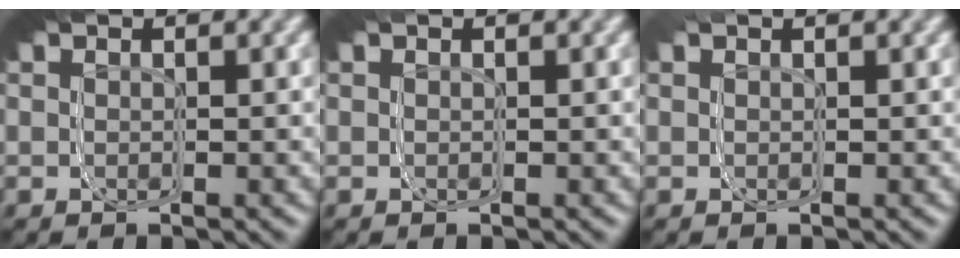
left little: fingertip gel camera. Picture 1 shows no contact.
{"total": 0.7, "force": [-0.1, -0.4, -0.5], "torque": [0.007, -0.001, 0.000]}
{"total": 0.7, "force": [-0.1, -0.4, -0.5], "torque": [0.002, 0.003, 0.002]}